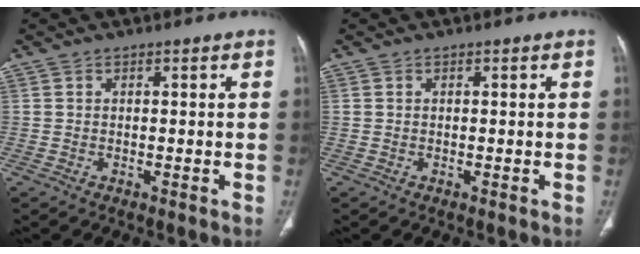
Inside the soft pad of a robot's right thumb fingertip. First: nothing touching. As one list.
[{"total": 0.0}]